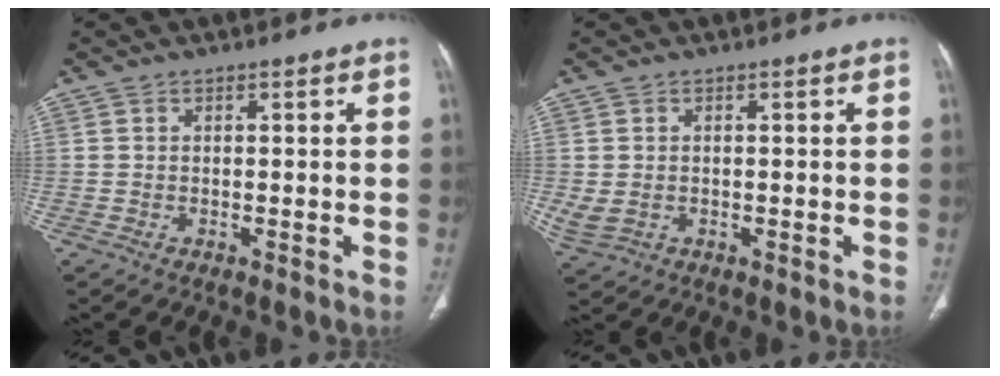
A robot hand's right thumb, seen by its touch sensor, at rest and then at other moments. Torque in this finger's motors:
{"motor_torque": [3.39, 1.12, 0.71, -1.11, 0.13]}